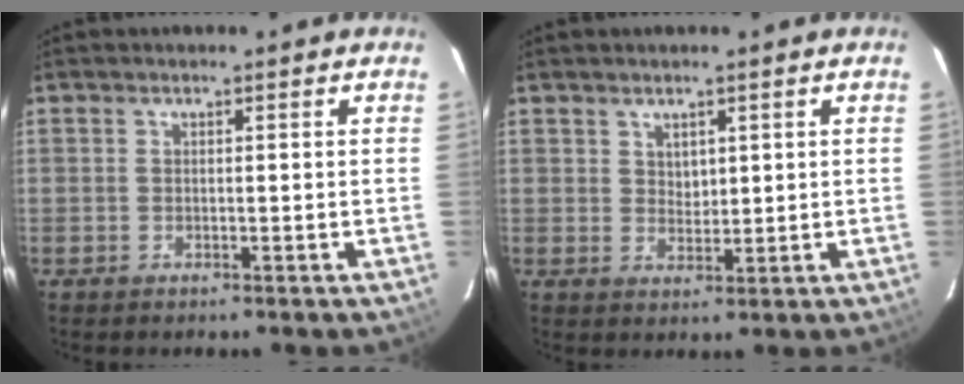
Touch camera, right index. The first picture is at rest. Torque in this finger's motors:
{"motor_torque": [0.01, 0.10, 0.01, 0.00]}